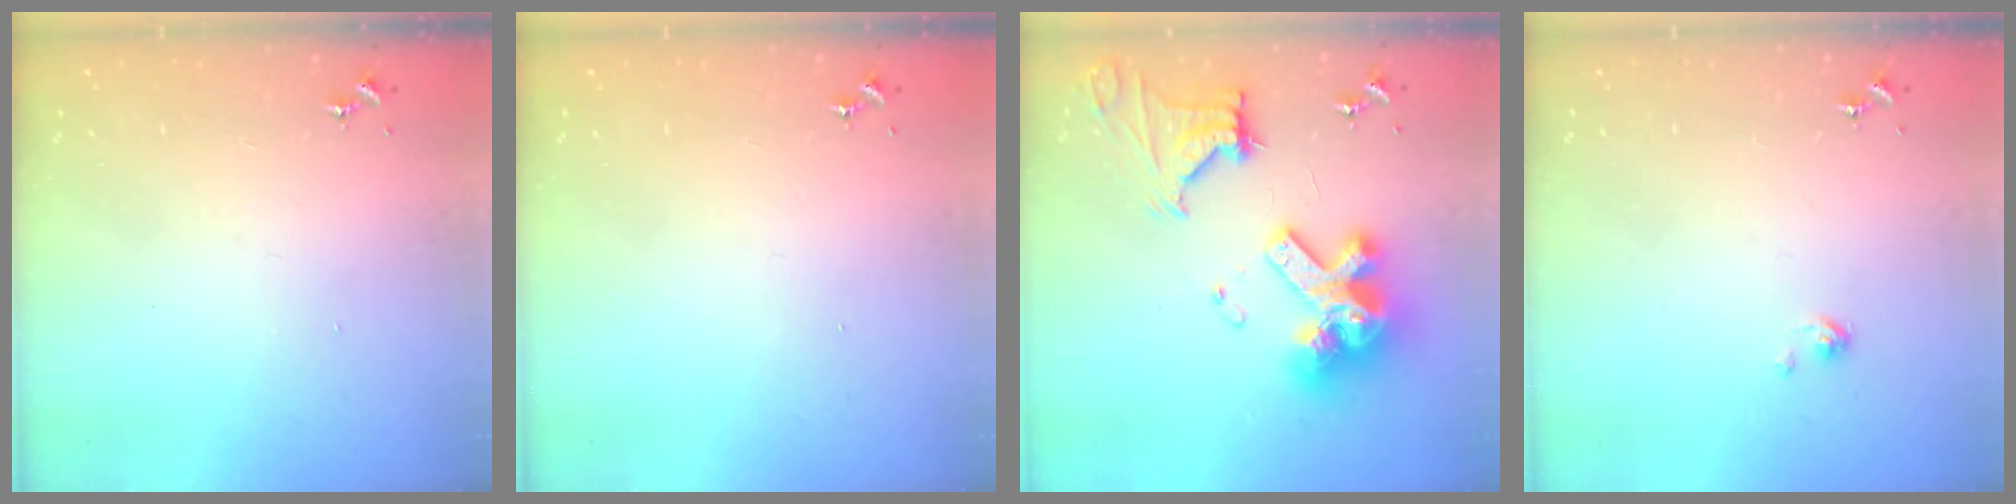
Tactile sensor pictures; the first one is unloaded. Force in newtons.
{"total": 0.0}
{"total": 23.3, "press": 23.2, "slide": 2.5}
{"total": 2.4, "press": 2.4, "slide": 0.3}